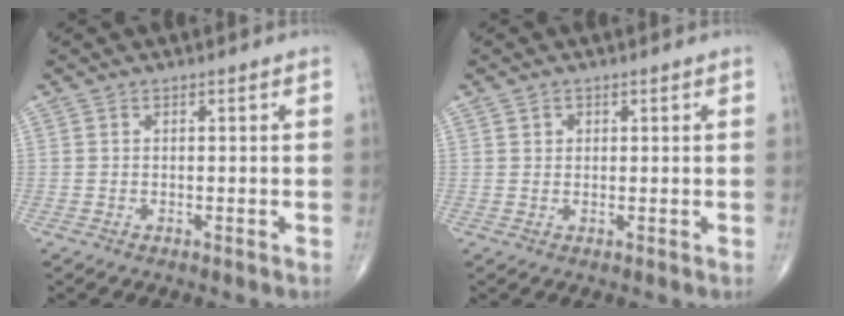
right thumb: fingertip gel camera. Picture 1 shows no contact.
{"total": 1.2, "force": [0.5, 1.0, 0.4], "torque": [0.001, 0.000, 0.005]}